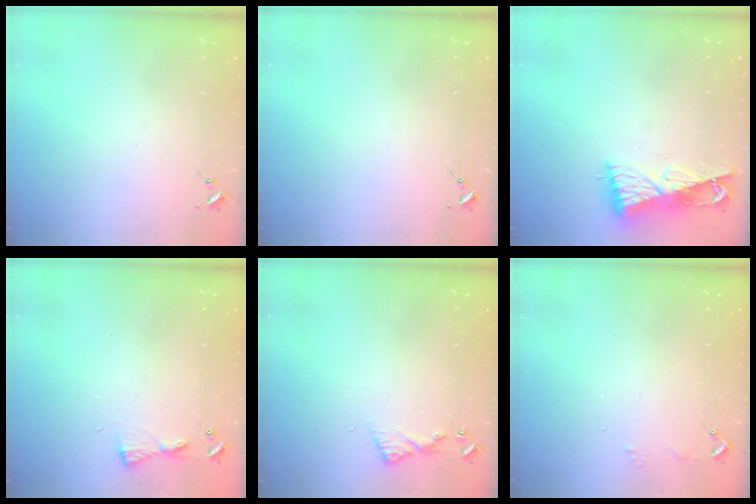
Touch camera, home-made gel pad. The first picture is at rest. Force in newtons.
{"total": 0.0}
{"total": 9.5, "press": 9.4, "slide": 0.8}
{"total": 3.9, "press": 3.9, "slide": 0.4}
{"total": 6.1, "press": 6.1, "slide": 0.6}
{"total": 2.9, "press": 2.8, "slide": 0.3}